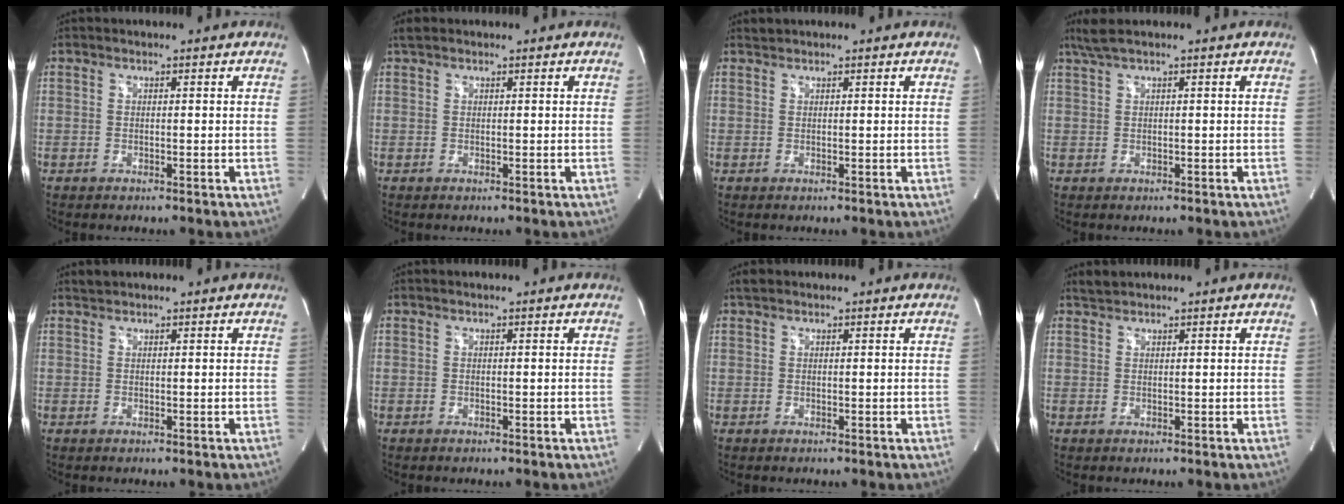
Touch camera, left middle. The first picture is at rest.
{"total": 1.2, "force": [1.0, 0.4, 0.4], "torque": [-0.014, 0.014, 0.021]}
{"total": 0.6, "force": [0.6, -0.1, -0.1], "torque": [-0.005, 0.004, 0.014]}
{"total": 2.7, "force": [1.9, -0.2, 1.8], "torque": [-0.050, 0.022, 0.044]}
{"total": 0.8, "force": [0.8, 0.0, -0.1], "torque": [-0.008, 0.005, 0.019]}
{"total": 0.0}
{"total": 1.0, "force": [0.9, 0.4, 0.3], "torque": [-0.012, 0.011, 0.018]}
{"total": 1.3, "force": [1.3, 0.0, 0.0], "torque": [-0.010, 0.007, 0.031]}